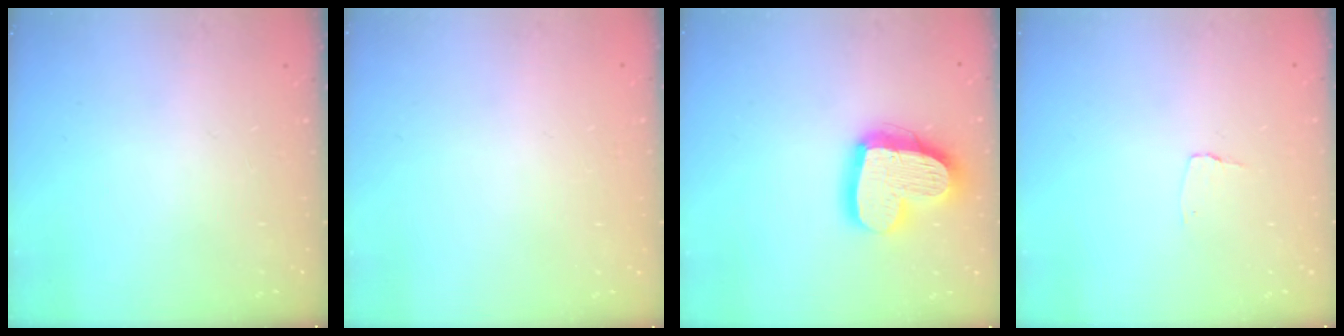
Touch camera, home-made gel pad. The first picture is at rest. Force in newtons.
{"total": 0.0}
{"total": 19.3, "press": 19.3, "slide": 1.6}
{"total": 2.6, "press": 2.6, "slide": 0.2}